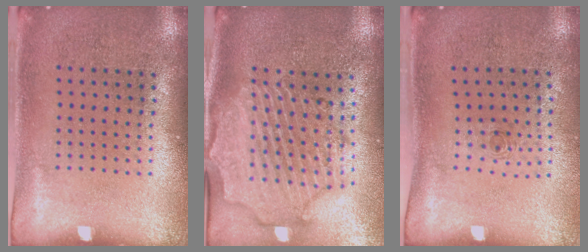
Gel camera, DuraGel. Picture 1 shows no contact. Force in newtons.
{"total": 2.9, "press": 2.6, "slide": 1.3}
{"total": 0.7, "press": 0.3, "slide": 0.6}